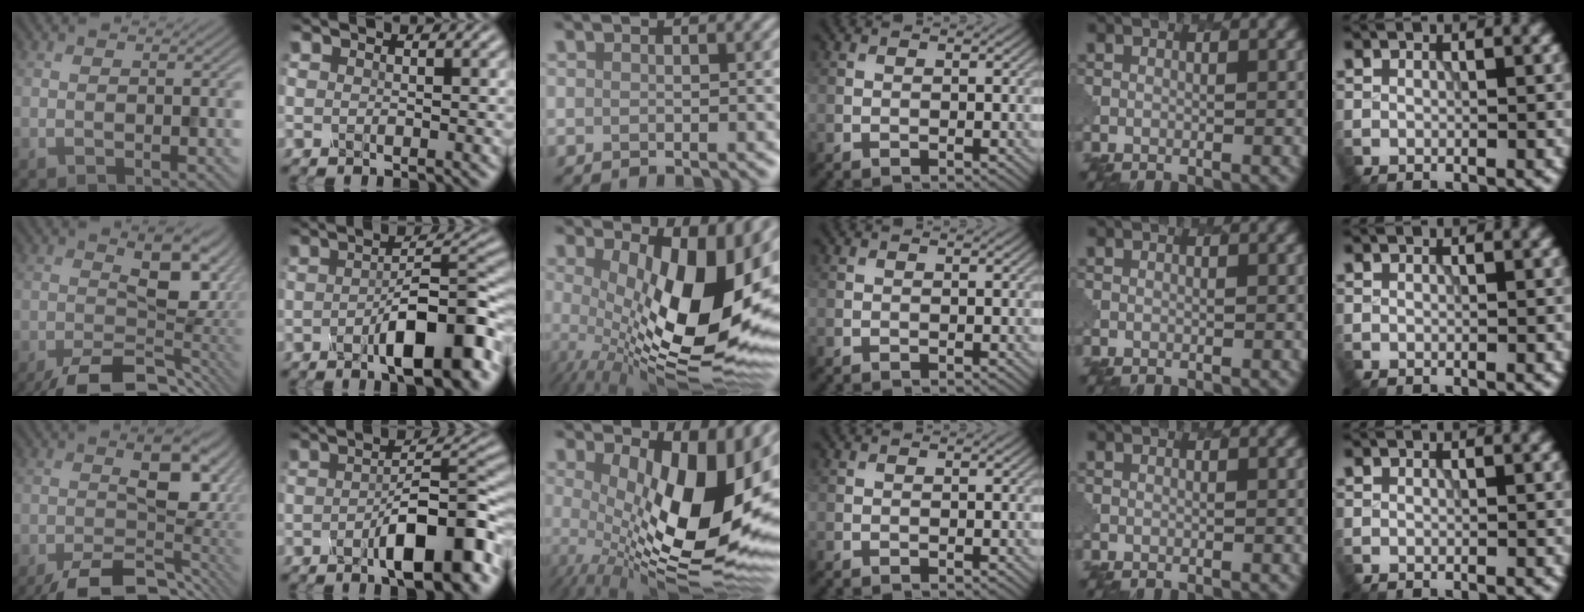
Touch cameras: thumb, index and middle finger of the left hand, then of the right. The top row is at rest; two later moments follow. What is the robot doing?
{"motion": "dispense", "object": "glue stick"}